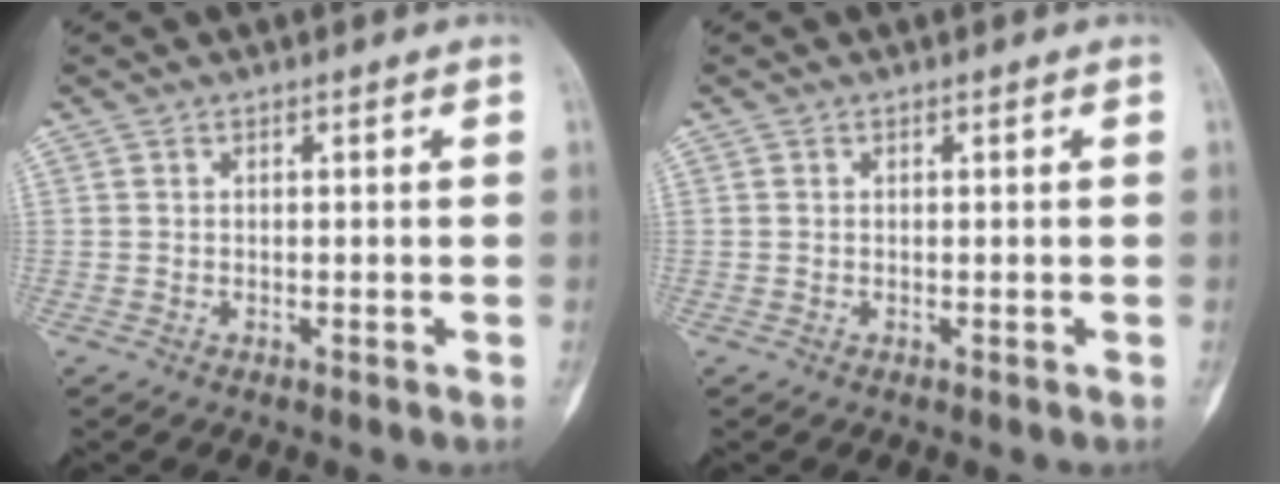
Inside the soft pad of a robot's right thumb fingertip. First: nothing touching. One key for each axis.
{"total": 0.0}